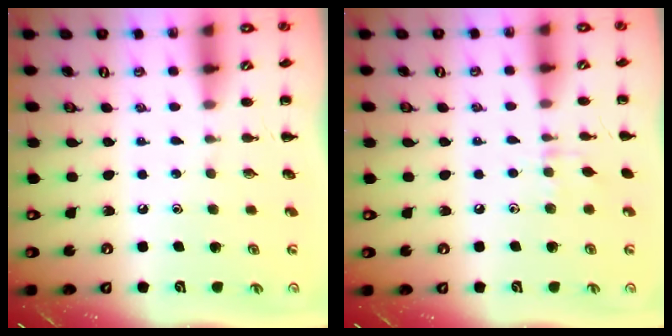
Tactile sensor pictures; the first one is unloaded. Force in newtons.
{"total": 5.8, "press": 5.4, "slide": 1.9}